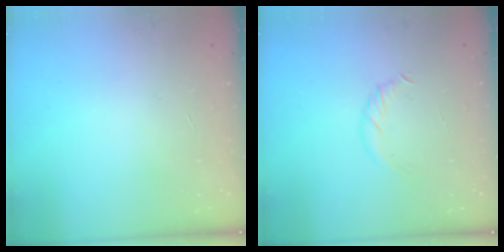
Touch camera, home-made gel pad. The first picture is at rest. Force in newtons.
{"total": 4.0, "press": 3.9, "slide": 1.1}